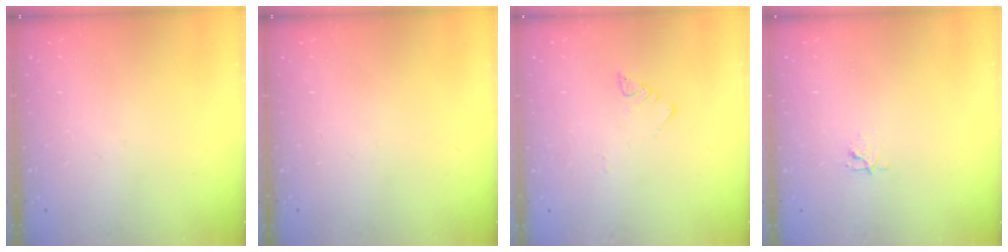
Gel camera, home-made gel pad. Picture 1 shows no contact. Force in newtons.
{"total": 0.0}
{"total": 3.2, "press": 3.2, "slide": 0.0}
{"total": 3.8, "press": 3.7, "slide": 0.4}